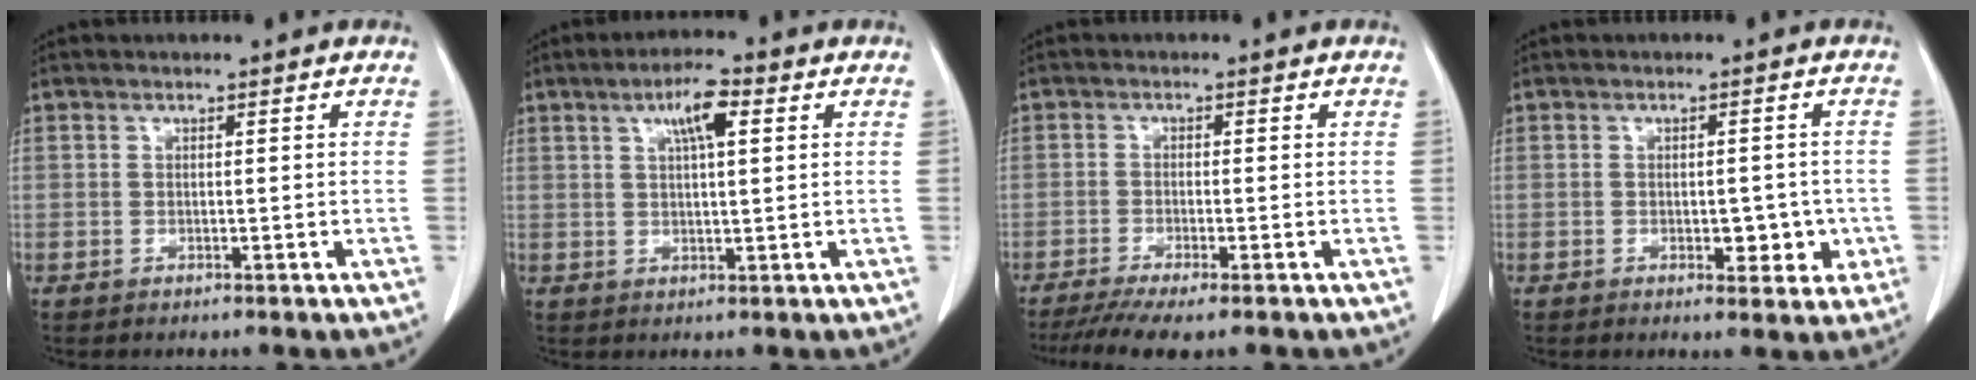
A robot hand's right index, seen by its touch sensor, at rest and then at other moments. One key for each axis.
{"total": 5.6, "fx": 2.5, "fy": 1.1, "fz": 4.9, "tx": -0.088, "ty": 0.008, "tz": 0.041}
{"total": 6.3, "fx": -4.7, "fy": 0.6, "fz": 4.3, "tx": -0.068, "ty": -0.014, "tz": -0.077}
{"total": 4.4, "fx": -0.9, "fy": 2.5, "fz": 3.5, "tx": -0.032, "ty": 0.003, "tz": -0.006}